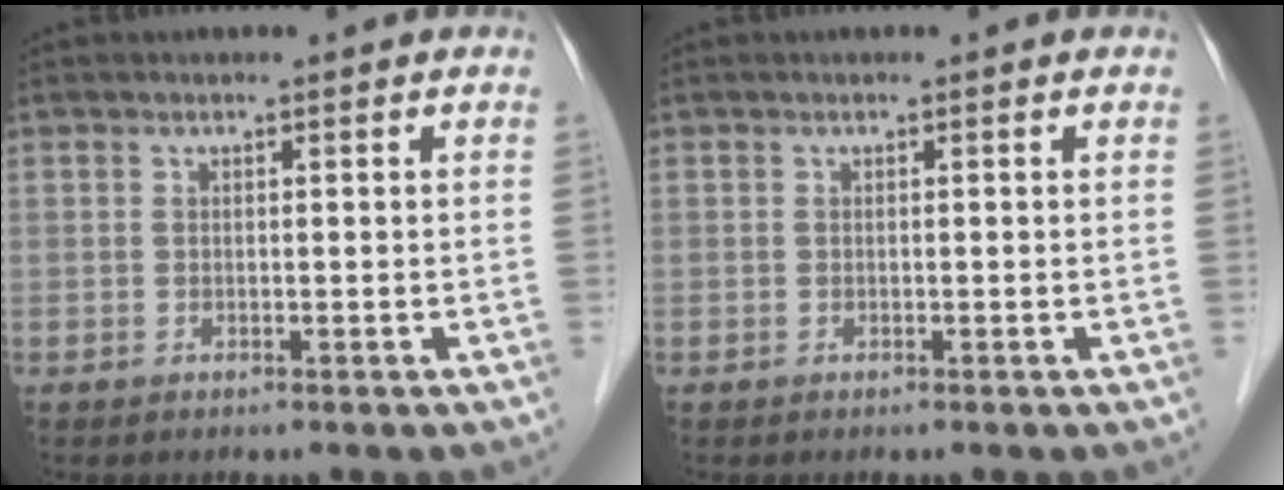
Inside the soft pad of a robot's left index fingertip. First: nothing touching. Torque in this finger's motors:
{"motor_torque": [-0.91, -0.87, 0.01, 0.00]}